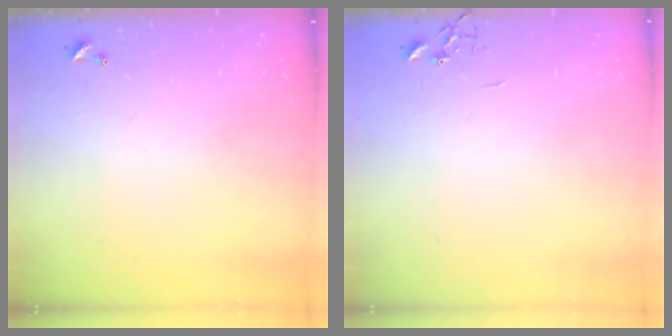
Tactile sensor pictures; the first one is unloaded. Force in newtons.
{"total": 0.0}